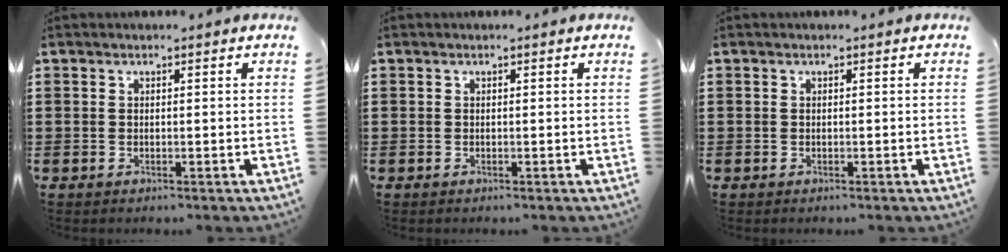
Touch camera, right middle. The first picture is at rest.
{"total": 0.0}
{"total": 0.0}